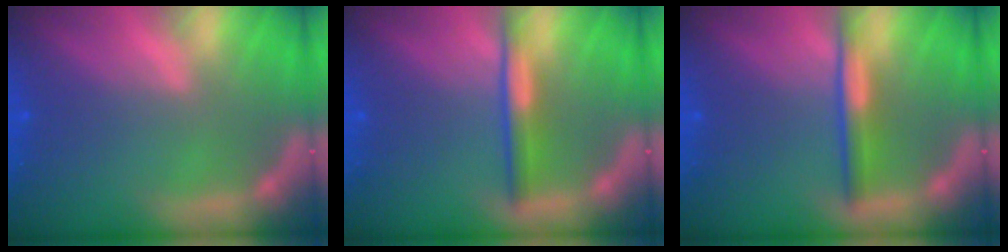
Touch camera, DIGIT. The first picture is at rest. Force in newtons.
{"total": 3.0}
{"total": 3.0}